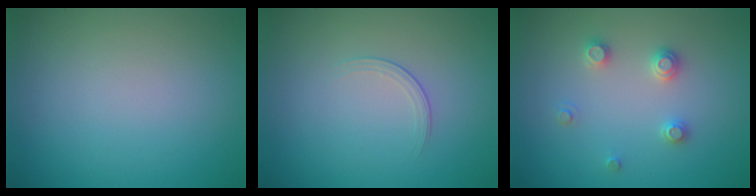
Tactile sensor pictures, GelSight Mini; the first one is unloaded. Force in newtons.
{"total": 1.3, "press": 0.5, "slide": 1.2}
{"total": 2.0, "press": 2.0, "slide": 0.2}